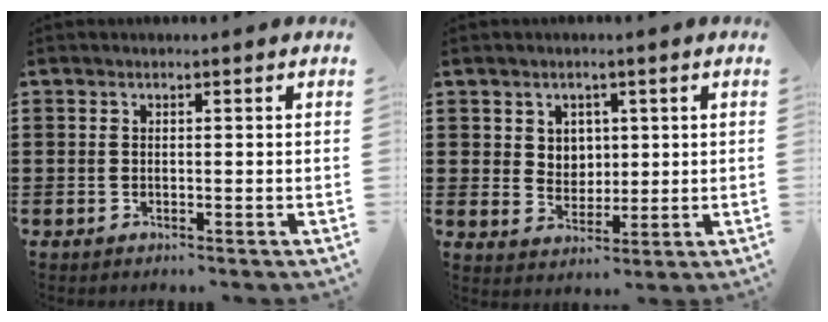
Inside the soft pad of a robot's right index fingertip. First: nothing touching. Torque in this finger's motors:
{"motor_torque": [0.16, 0.21, -0.04, -0.05]}